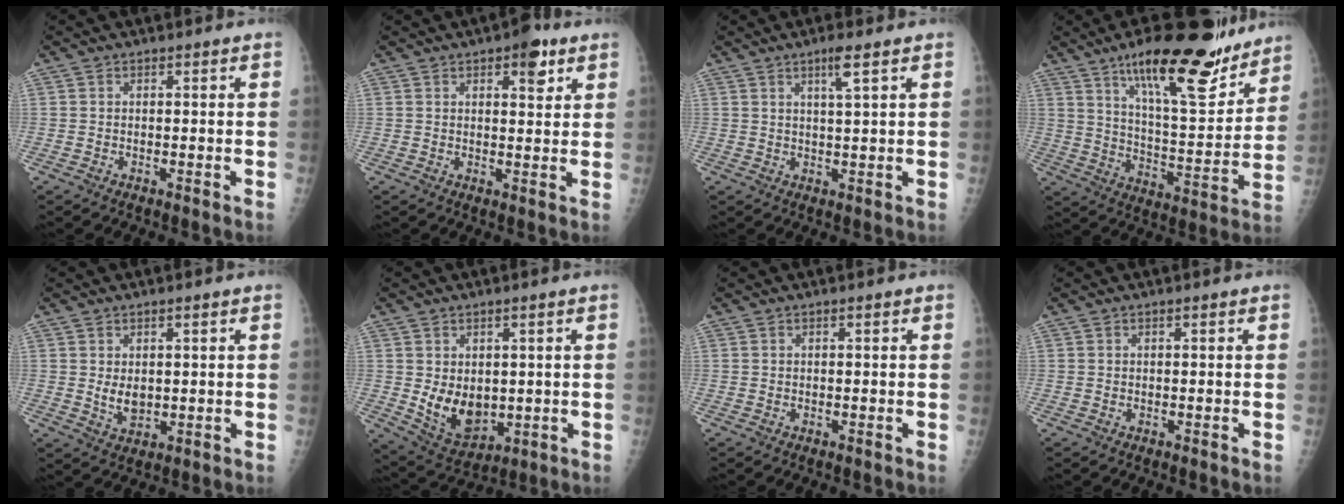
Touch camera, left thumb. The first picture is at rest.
{"total": 5.4, "force": [3.0, 2.3, 3.9], "torque": [-0.034, -0.011, 0.034]}
{"total": 3.7, "force": [2.1, 0.0, 3.1], "torque": [-0.060, -0.011, 0.039]}
{"total": 21.1, "force": [14.8, 6.0, 13.9], "torque": [-0.175, -0.082, 0.237]}
{"total": 4.3, "force": [0.9, 2.4, 3.4], "torque": [-0.047, -0.015, 0.024]}
{"total": 9.0, "force": [0.1, 6.3, 6.4], "torque": [-0.077, -0.020, 0.026]}
{"total": 0.0}
{"total": 0.0}